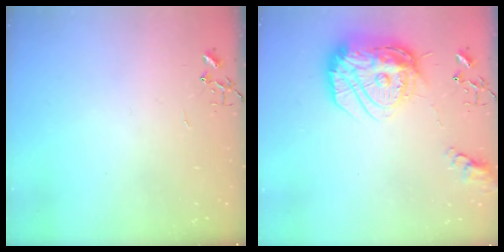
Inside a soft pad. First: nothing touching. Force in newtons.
{"total": 20.2, "press": 20.1, "slide": 1.6}